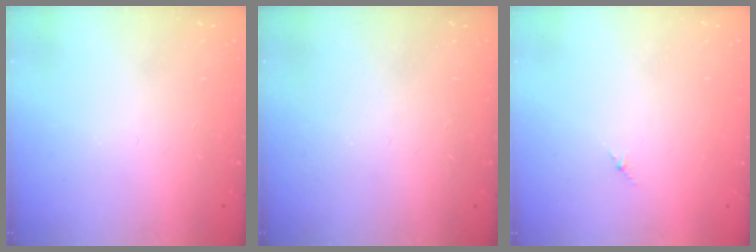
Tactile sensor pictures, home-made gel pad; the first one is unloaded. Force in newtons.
{"total": 0.0}
{"total": 1.8, "press": 1.7, "slide": 0.6}